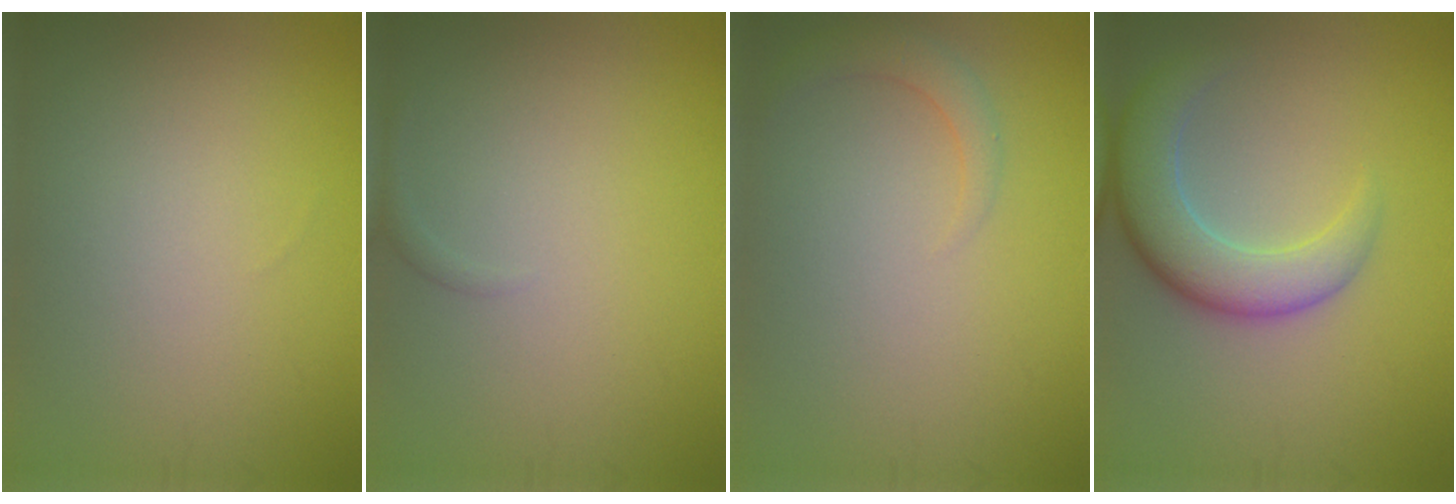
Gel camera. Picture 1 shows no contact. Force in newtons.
{"total": 0.6, "press": 0.6, "slide": 0.1}
{"total": 1.7, "press": 1.7, "slide": 0.3}
{"total": 5.9, "press": 5.9, "slide": 0.6}